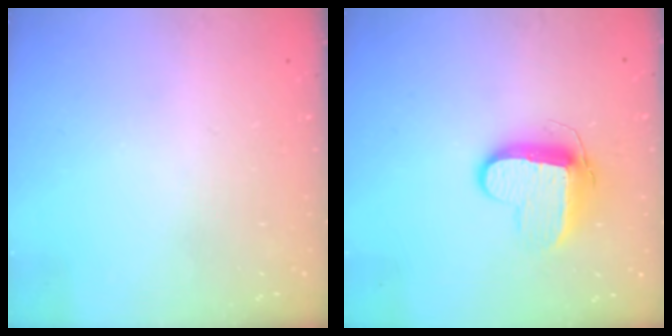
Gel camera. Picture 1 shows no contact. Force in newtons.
{"total": 10.4, "press": 10.4, "slide": 0.5}